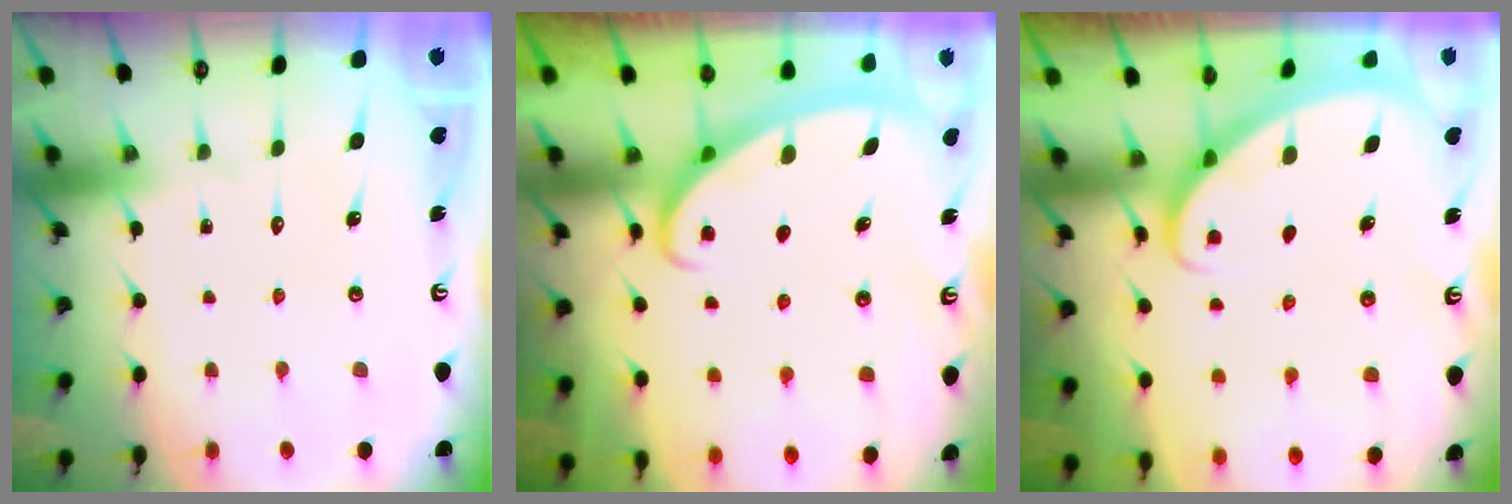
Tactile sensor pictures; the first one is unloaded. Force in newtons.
{"total": 2.7, "press": 2.6, "slide": 0.4}
{"total": 2.0, "press": 2.0, "slide": 0.1}